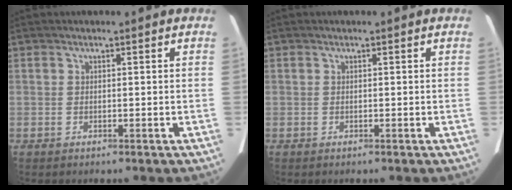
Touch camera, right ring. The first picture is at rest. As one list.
[{"total": 0.0}]